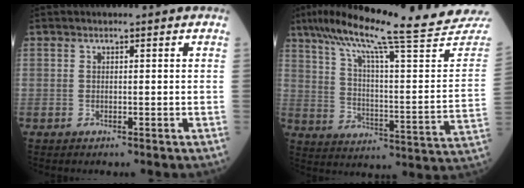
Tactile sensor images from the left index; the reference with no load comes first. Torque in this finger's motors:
{"motor_torque": [1.00, -1.14, 0.28, 0.10]}